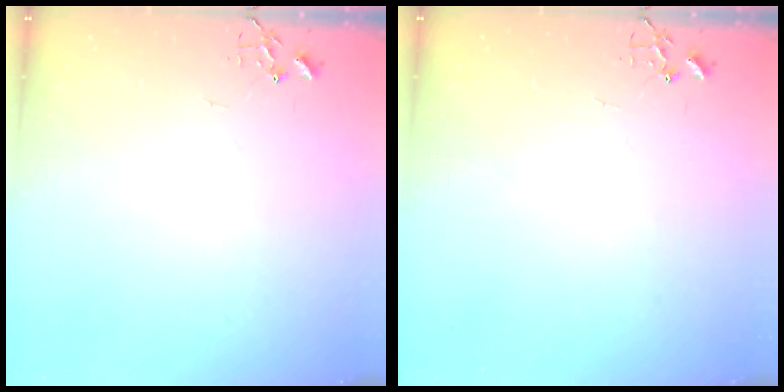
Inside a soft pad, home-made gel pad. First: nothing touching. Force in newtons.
{"total": 0.0}